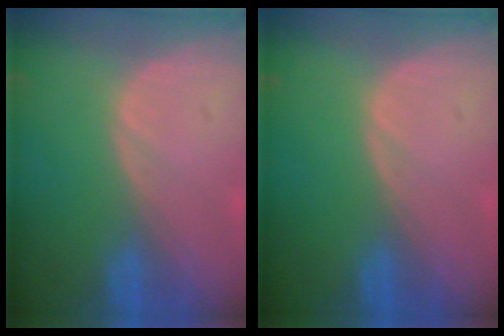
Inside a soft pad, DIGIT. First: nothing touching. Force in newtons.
{"total": 0.0}